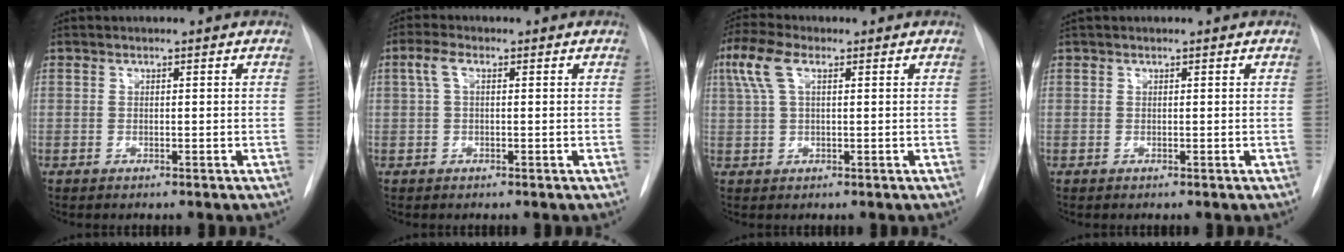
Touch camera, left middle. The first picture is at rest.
{"total": 2.7, "force": [0.7, 1.0, 2.4], "torque": [-0.055, 0.015, 0.015]}
{"total": 5.8, "force": [2.3, 2.2, 4.8], "torque": [-0.120, 0.027, 0.048]}
{"total": 0.6, "force": [0.6, 0.1, 0.2], "torque": [-0.013, 0.016, 0.013]}